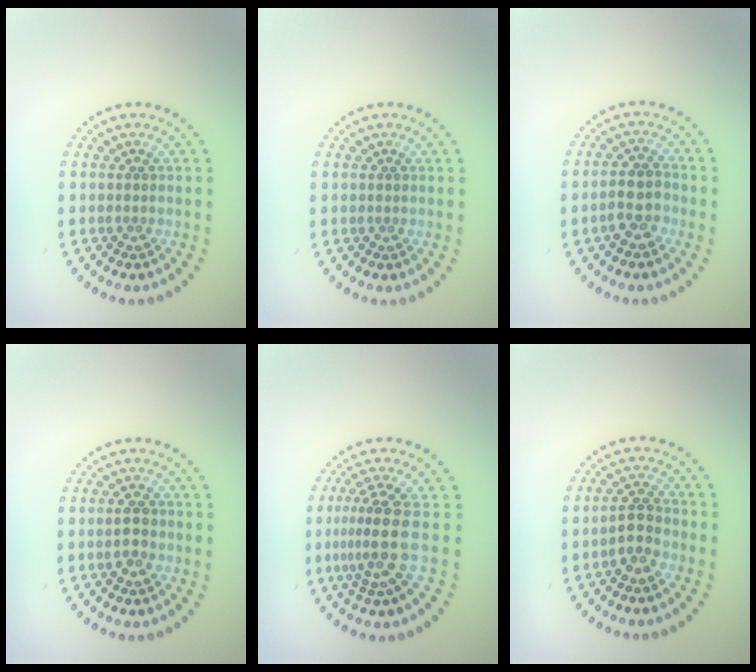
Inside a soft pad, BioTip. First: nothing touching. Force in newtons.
{"total": 0.0}
{"total": 2.8, "press": 2.6, "slide": 0.8}
{"total": 1.8, "press": 1.8, "slide": 0.2}
{"total": 3.6, "press": 2.6, "slide": 2.5}
{"total": 2.2, "press": 2.1, "slide": 0.8}